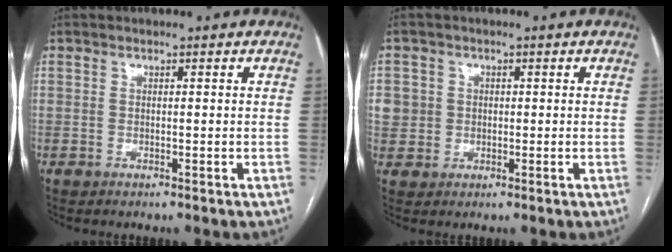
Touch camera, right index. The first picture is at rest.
{"total": 4.4, "force": [0.7, 4.3, 0.6], "torque": [-0.007, 0.010, 0.019]}